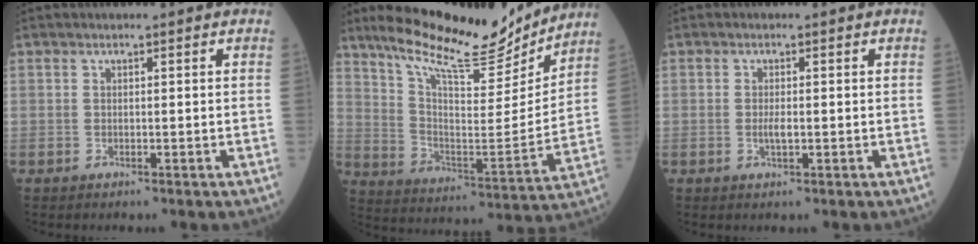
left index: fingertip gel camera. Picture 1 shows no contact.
{"total": 19.8, "force": [17.3, 3.3, 9.1], "torque": [-0.161, -0.018, 0.277]}
{"total": 1.5, "force": [-0.2, 0.4, 1.4], "torque": [-0.031, -0.002, -0.001]}